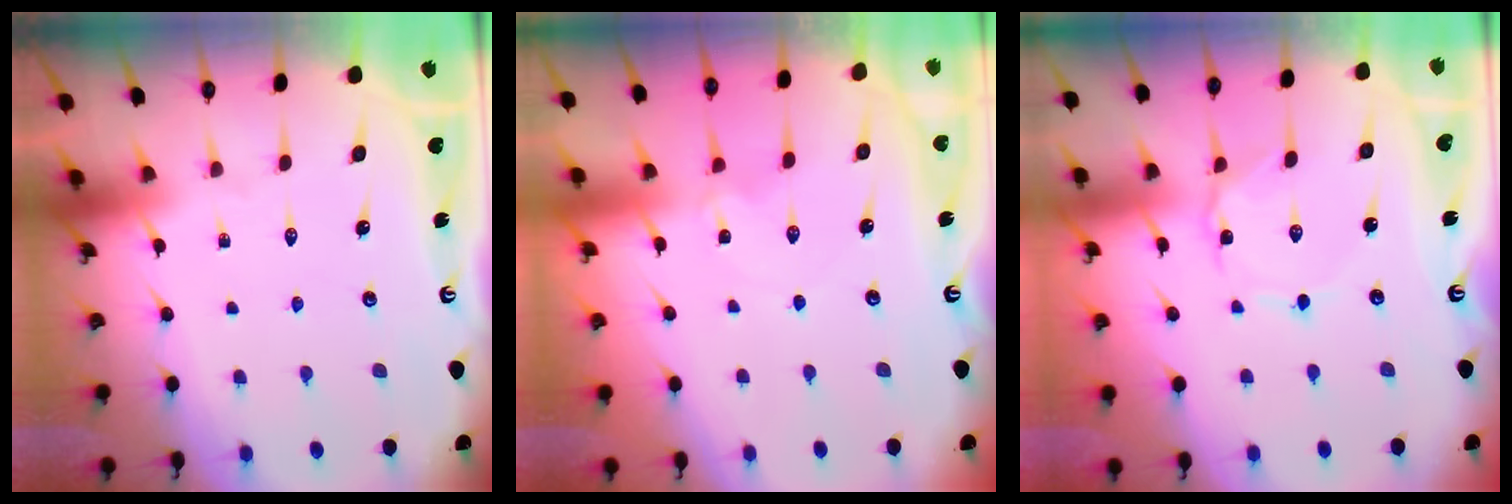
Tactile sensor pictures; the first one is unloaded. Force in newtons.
{"total": 0.6, "press": 0.6, "slide": 0.2}
{"total": 2.1, "press": 2.0, "slide": 0.2}